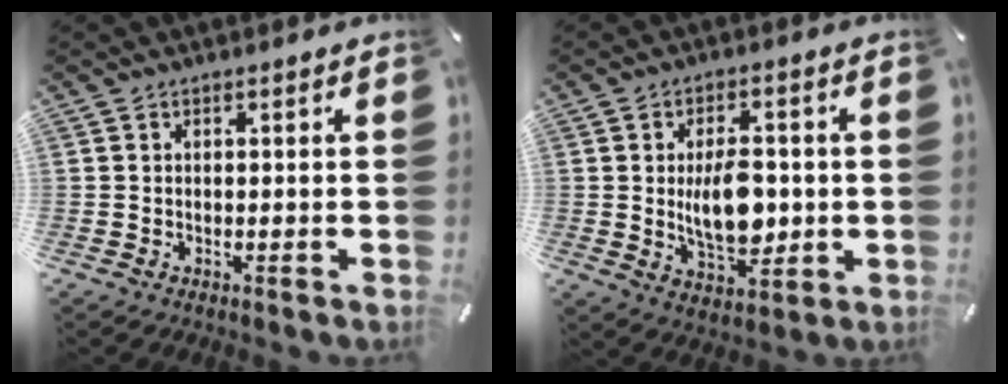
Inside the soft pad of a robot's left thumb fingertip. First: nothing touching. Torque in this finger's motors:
{"motor_torque": [0.84, 0.87, 1.08, 0.13, 0.17]}